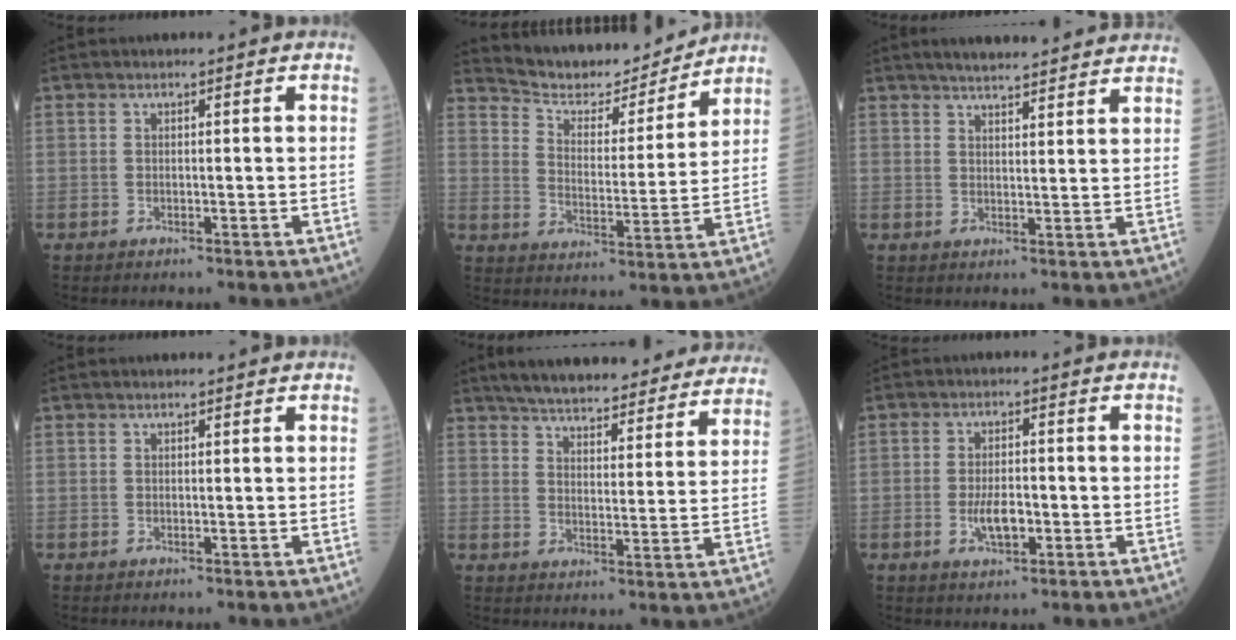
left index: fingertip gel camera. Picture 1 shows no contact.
{"total": 11.9, "force": [11.5, 1.8, 2.0], "torque": [-0.043, -0.003, 0.186]}
{"total": 12.6, "force": [11.4, 1.3, 5.2], "torque": [-0.072, 0.021, 0.139]}
{"total": 0.7, "force": [0.7, 0.0, 0.3], "torque": [-0.008, 0.005, 0.011]}
{"total": 27.3, "force": [24.6, 5.5, 10.4], "torque": [-0.154, -0.018, 0.307]}
{"total": 4.4, "force": [-1.3, 1.7, 3.8], "torque": [-0.076, 0.000, -0.021]}